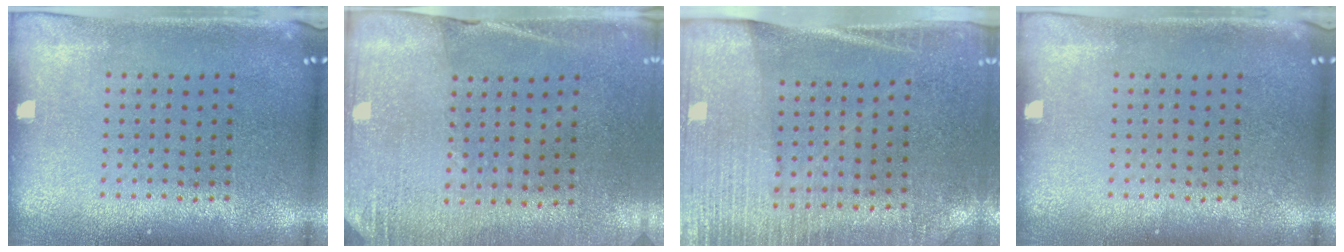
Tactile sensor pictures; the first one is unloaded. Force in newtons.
{"total": 2.6, "press": 2.3, "slide": 1.1}
{"total": 2.8, "press": 2.5, "slide": 1.3}
{"total": 0.0}